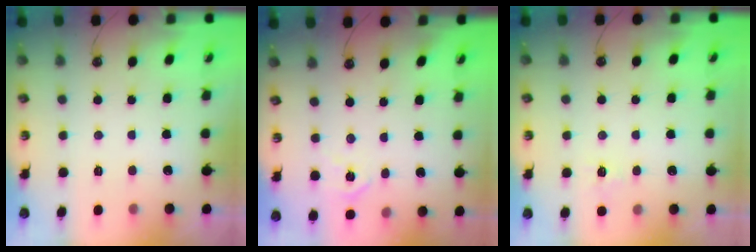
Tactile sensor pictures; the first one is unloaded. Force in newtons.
{"total": 6.5, "press": 6.4, "slide": 0.7}
{"total": 5.6, "press": 5.5, "slide": 0.6}